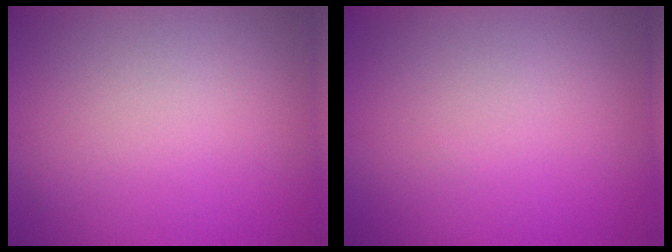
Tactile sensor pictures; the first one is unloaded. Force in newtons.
{"total": 0.0}